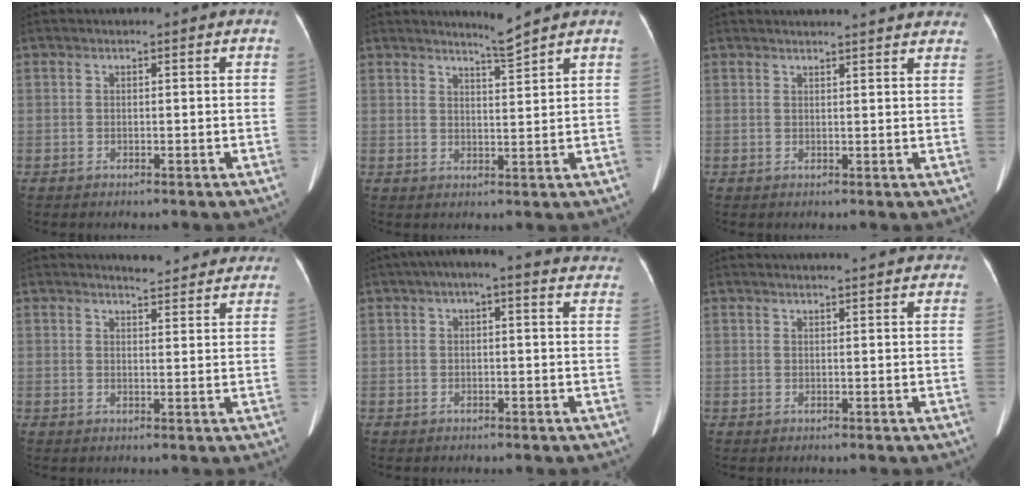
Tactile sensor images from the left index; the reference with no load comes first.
{"total": 2.7, "force": [2.4, -1.2, 0.3], "torque": [-0.017, -0.015, 0.051]}
{"total": 14.2, "force": [13.4, 2.0, 4.3], "torque": [-0.043, 0.016, 0.150]}
{"total": 8.5, "force": [8.1, 1.6, 2.0], "torque": [-0.016, -0.002, 0.084]}
{"total": 11.3, "force": [9.1, 2.8, 6.2], "torque": [-0.077, 0.033, 0.097]}
{"total": 10.9, "force": [10.2, 1.5, 3.5], "torque": [-0.035, 0.019, 0.110]}